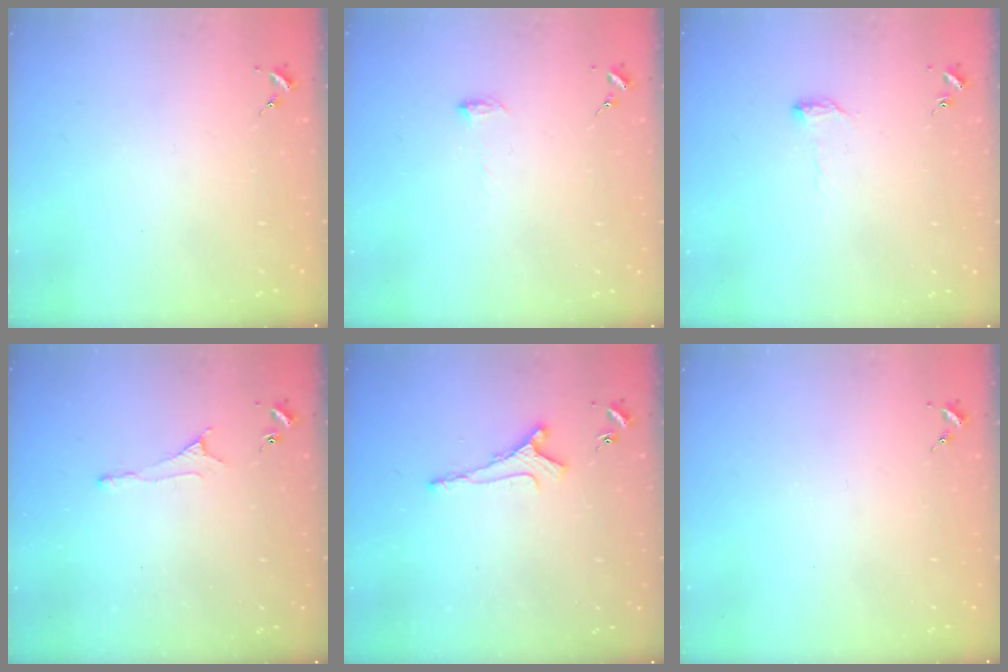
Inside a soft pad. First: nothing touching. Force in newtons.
{"total": 5.2, "press": 5.1, "slide": 0.6}
{"total": 6.1, "press": 6.1, "slide": 0.7}
{"total": 3.8, "press": 3.8, "slide": 0.6}
{"total": 4.5, "press": 4.4, "slide": 0.9}
{"total": 0.0}